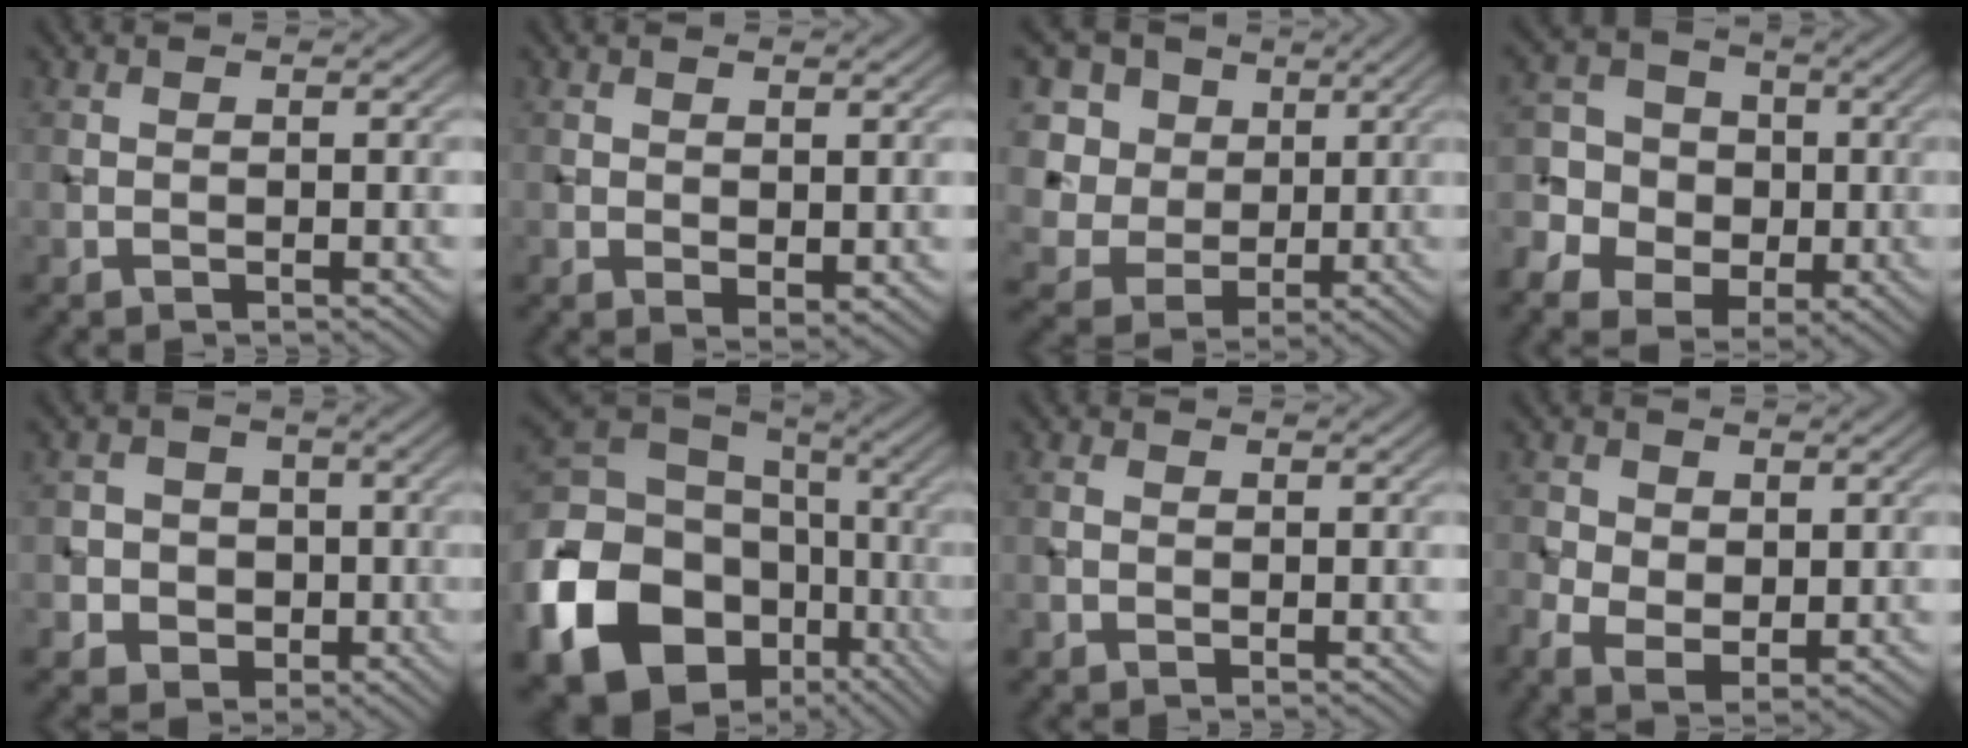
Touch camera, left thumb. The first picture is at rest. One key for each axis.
{"total": 1.9, "fx": 0.6, "fy": 1.2, "fz": 1.3, "tx": -0.023, "ty": -0.011, "tz": 0.015}
{"total": 11.7, "fx": 3.7, "fy": 9.6, "fz": 5.6, "tx": -0.196, "ty": 0.028, "tz": 0.065}
{"total": 8.9, "fx": -2.3, "fy": 7.7, "fz": 3.8, "tx": -0.100, "ty": -0.005, "tz": -0.061}
{"total": 6.9, "fx": -1.4, "fy": 6.6, "fz": 1.8, "tx": -0.054, "ty": 0.002, "tz": -0.050}
{"total": 22.9, "fx": -8.9, "fy": 17.7, "fz": 11.5, "tx": -0.305, "ty": -0.062, "tz": -0.156}
{"total": 1.5, "fx": -0.1, "fy": 1.3, "fz": 0.8, "tx": -0.020, "ty": 0.000, "tz": -0.005}
{"total": 5.5, "fx": 0.0, "fy": 4.0, "fz": 3.7, "tx": -0.086, "ty": -0.008, "tz": 0.003}